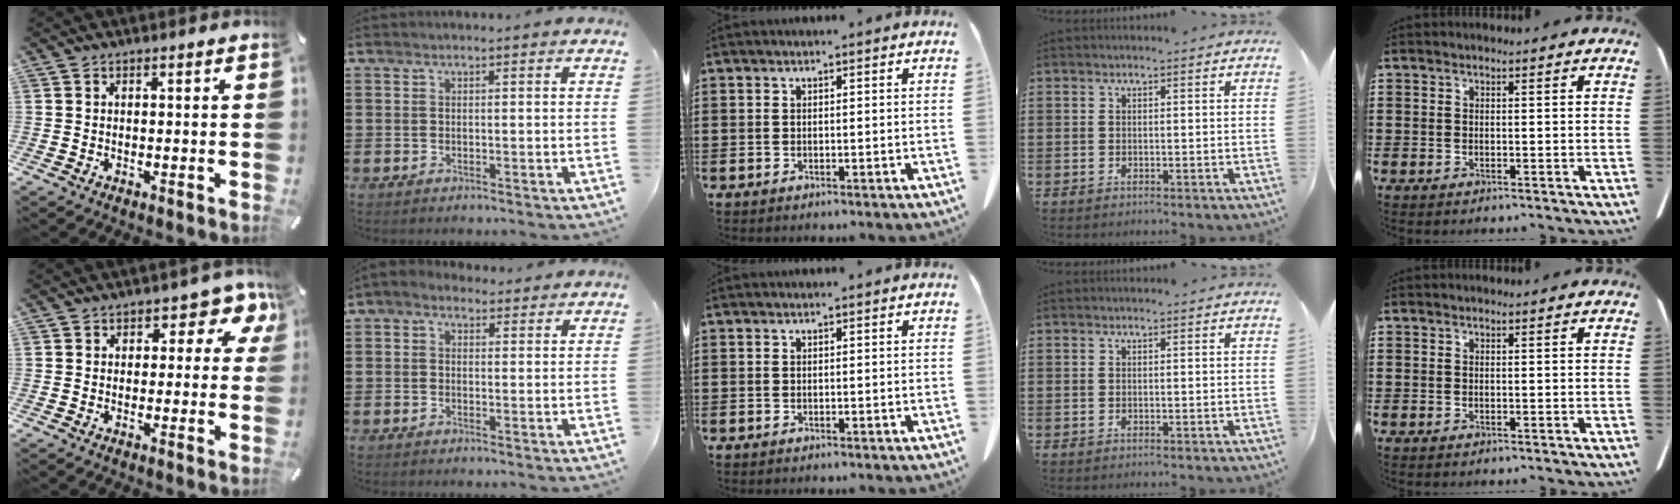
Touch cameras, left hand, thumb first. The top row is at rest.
{"thumb": {"total": 6.7, "force": [2.7, 4.4, 4.3], "torque": [-0.043, -0.013, 0.040]}, "index": {"total": 1.4, "force": [0.5, 1.1, 0.7], "torque": [-0.019, 0.007, 0.009]}}